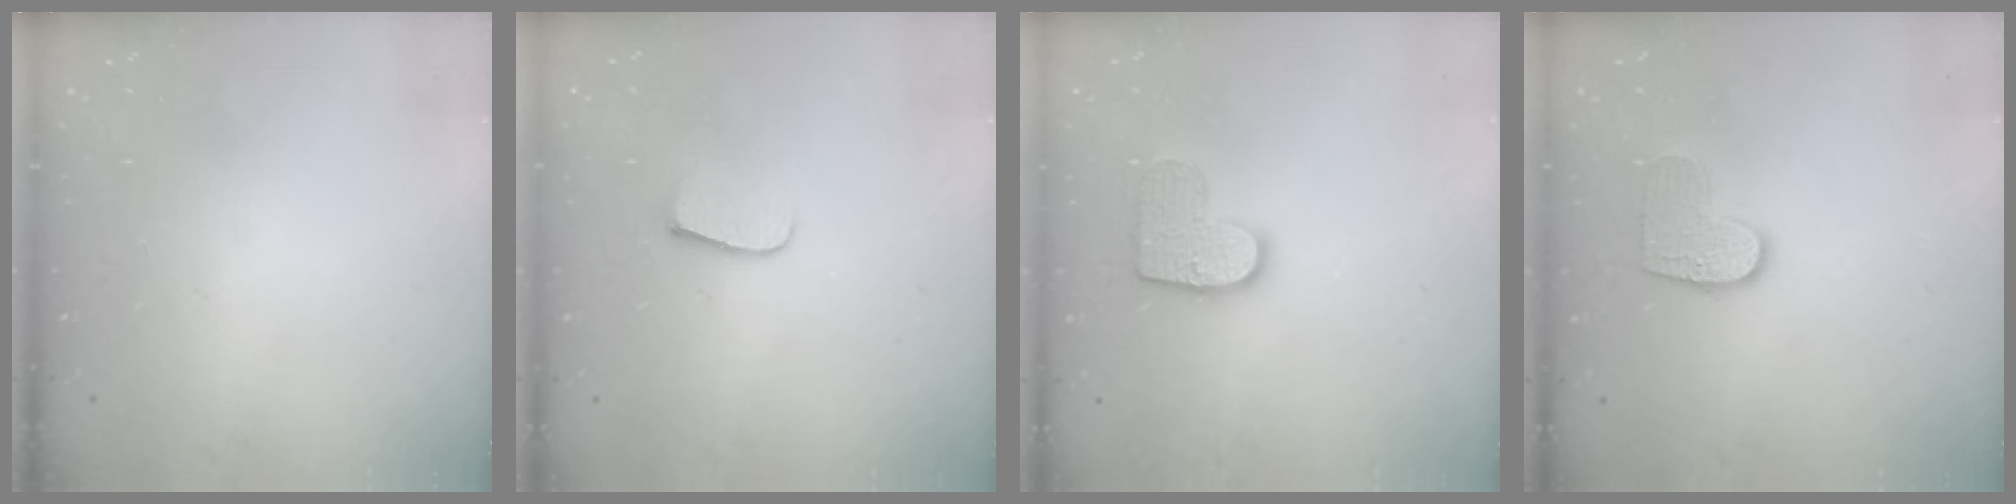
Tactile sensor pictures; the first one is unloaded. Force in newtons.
{"total": 7.7, "press": 7.7, "slide": 0.6}
{"total": 10.4, "press": 10.4, "slide": 0.5}
{"total": 8.9, "press": 8.9, "slide": 0.5}